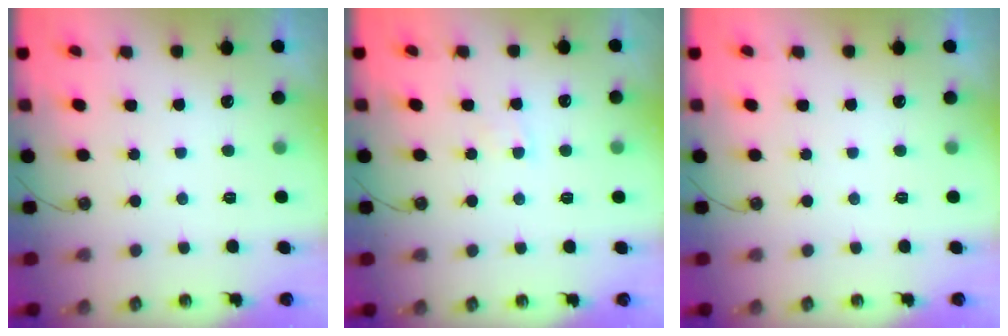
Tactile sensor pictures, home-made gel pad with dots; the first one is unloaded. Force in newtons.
{"total": 4.0, "press": 3.9, "slide": 0.4}
{"total": 0.0}